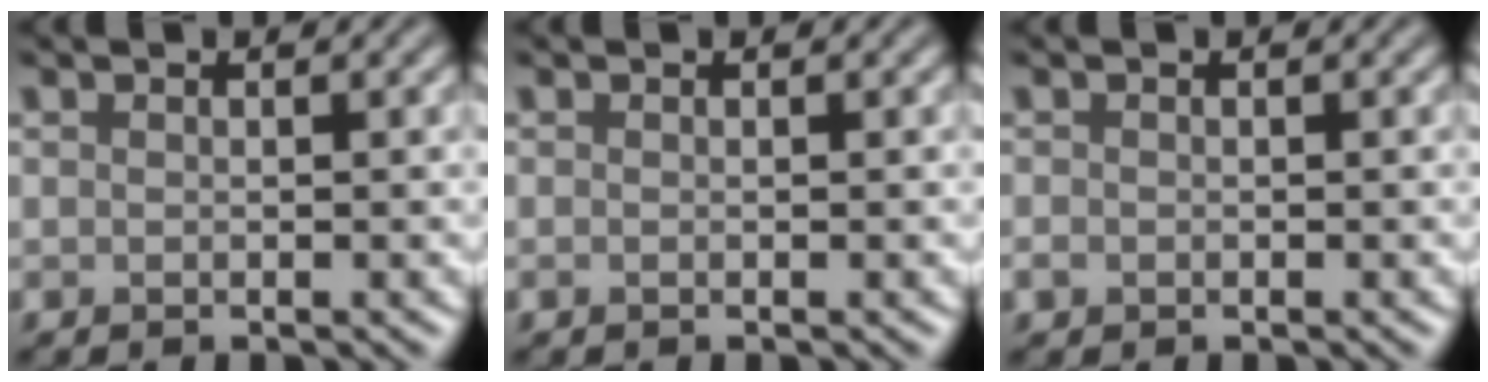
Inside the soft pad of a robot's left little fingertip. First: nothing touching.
{"total": 0.0}
{"total": 0.6, "force": [-0.3, 0.5, 0.2], "torque": [-0.003, -0.003, -0.006]}